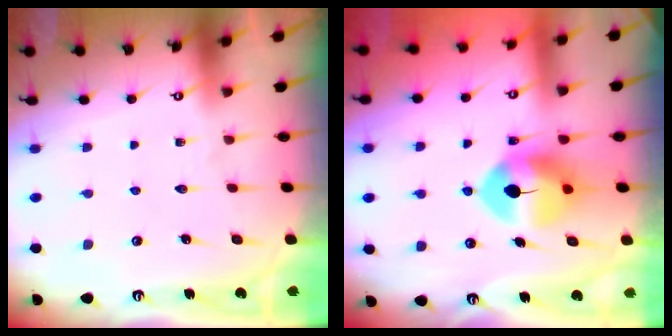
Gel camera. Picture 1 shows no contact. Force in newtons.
{"total": 8.8, "press": 8.7, "slide": 1.6}